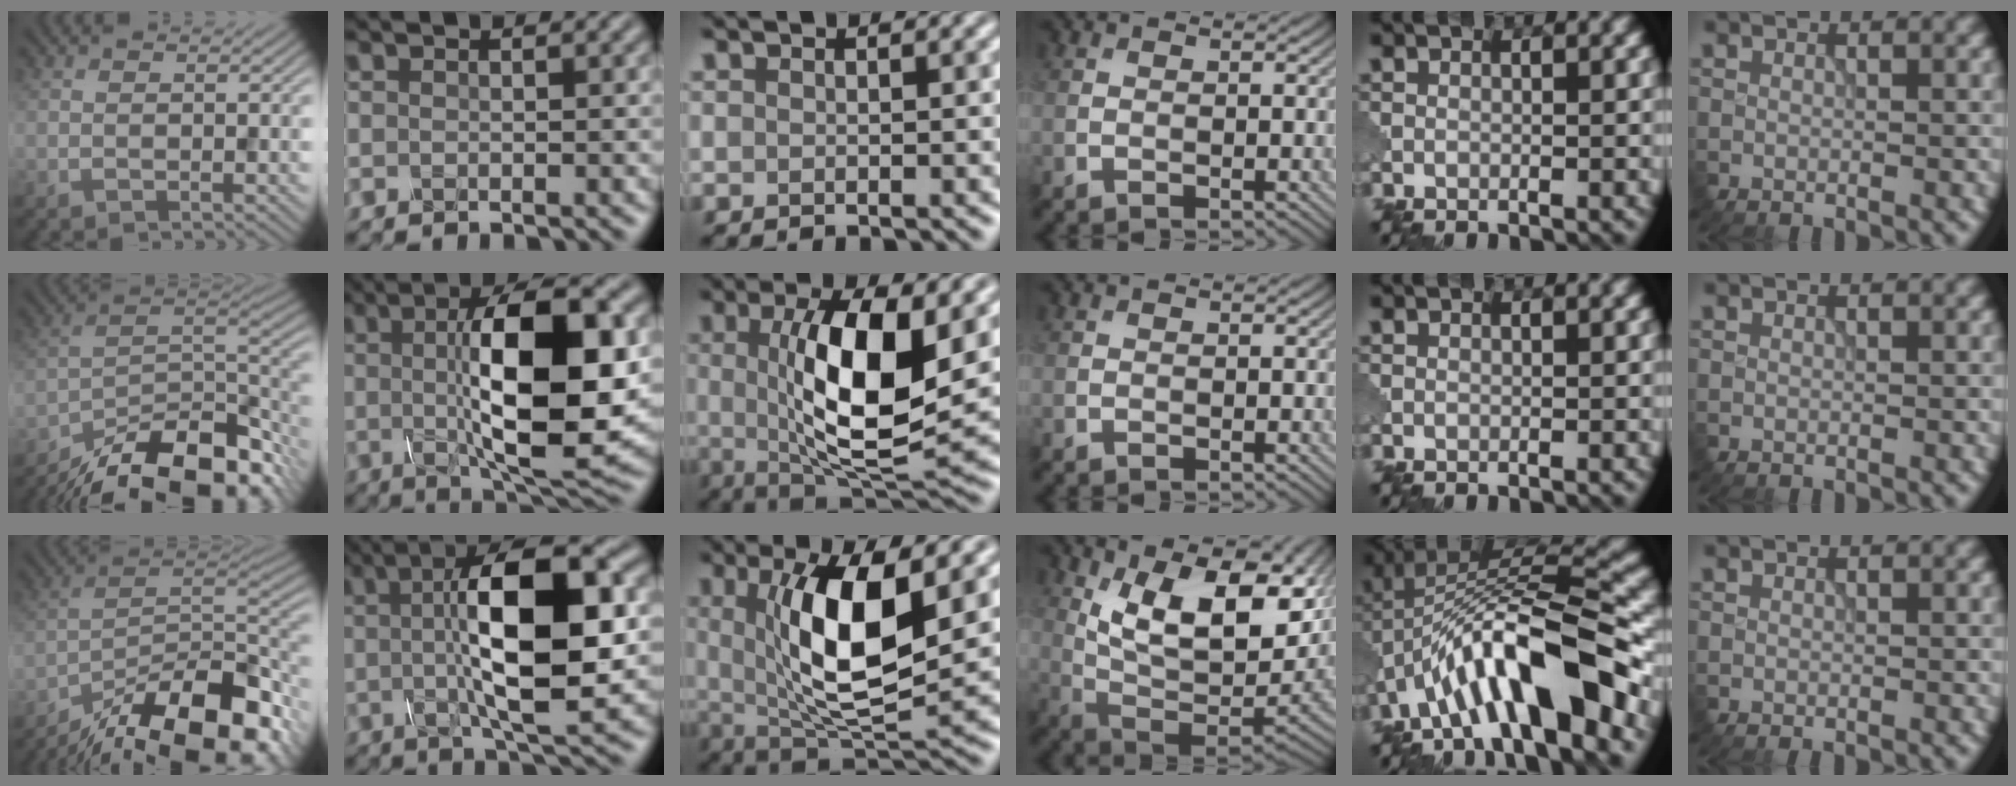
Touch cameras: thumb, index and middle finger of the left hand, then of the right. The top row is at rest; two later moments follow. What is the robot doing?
{"motion": "disassemble", "object": "glue stick"}